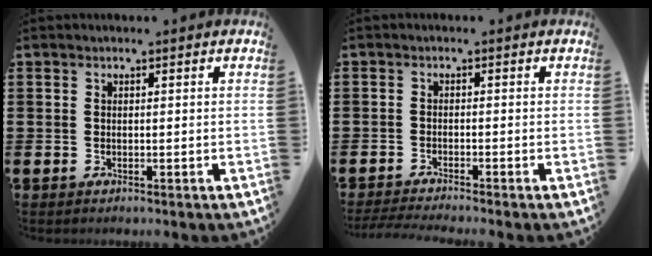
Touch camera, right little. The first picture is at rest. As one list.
[{"total": 1.4, "force": [-1.3, -0.1, 0.5], "torque": [-0.006, 0.001, -0.026]}]